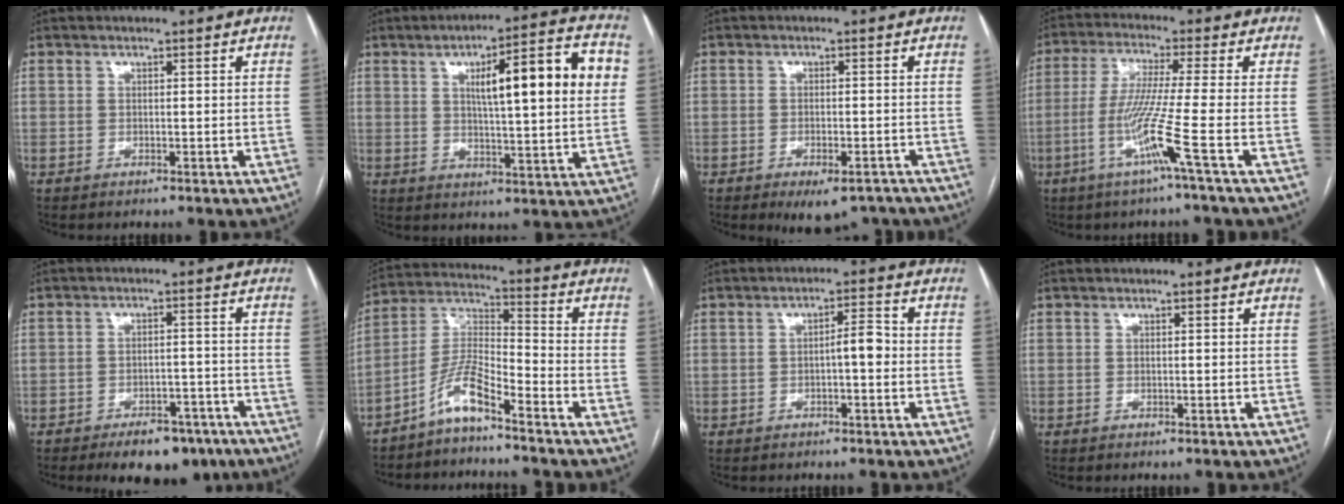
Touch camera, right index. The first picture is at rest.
{"total": 15.6, "force": [4.0, 1.8, 14.9], "torque": [-0.214, 0.024, 0.055]}
{"total": 6.8, "force": [-5.2, 2.6, 3.6], "torque": [-0.038, 0.001, -0.072]}
{"total": 9.2, "force": [-3.7, -2.3, 8.1], "torque": [-0.162, -0.020, -0.079]}
{"total": 9.1, "force": [-6.5, 4.1, 4.8], "torque": [-0.058, 0.007, -0.094]}
{"total": 7.7, "force": [-5.6, 1.1, 5.1], "torque": [-0.114, 0.012, -0.114]}
{"total": 3.4, "force": [-0.6, 0.7, 3.3], "torque": [-0.046, 0.010, -0.010]}
{"total": 0.0}